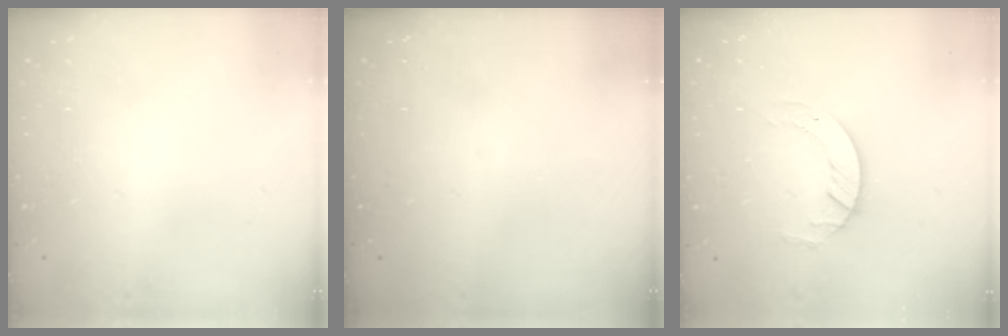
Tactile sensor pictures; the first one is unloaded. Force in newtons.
{"total": 0.0}
{"total": 5.7, "press": 5.7, "slide": 0.4}